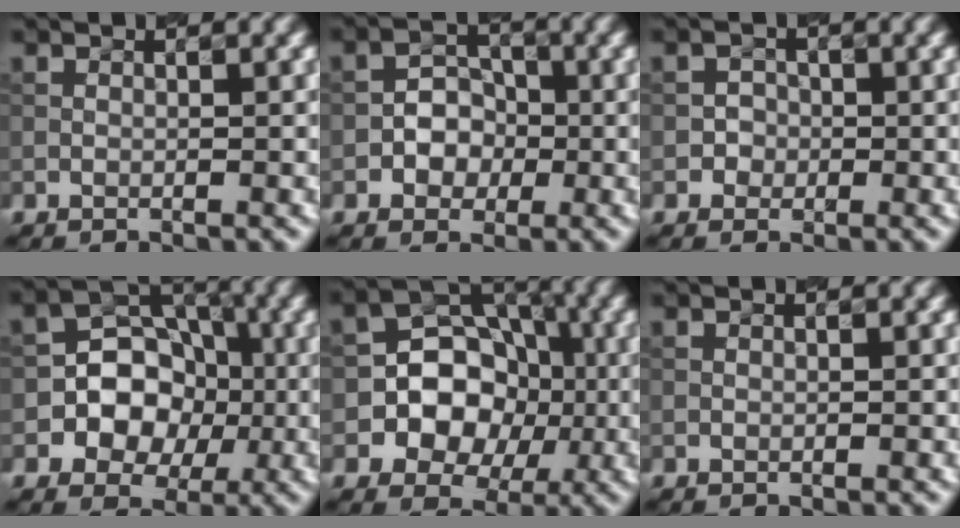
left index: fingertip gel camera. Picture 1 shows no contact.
{"total": 2.7, "force": [-0.7, 2.3, 1.2], "torque": [-0.012, 0.003, -0.017]}
{"total": 1.2, "force": [-0.3, 1.1, 0.0], "torque": [0.015, 0.000, -0.008]}
{"total": 5.8, "force": [-1.1, 4.8, 3.1], "torque": [-0.019, 0.008, -0.032]}
{"total": 6.7, "force": [-1.0, 5.5, 3.7], "torque": [-0.027, 0.010, -0.037]}
{"total": 0.0}